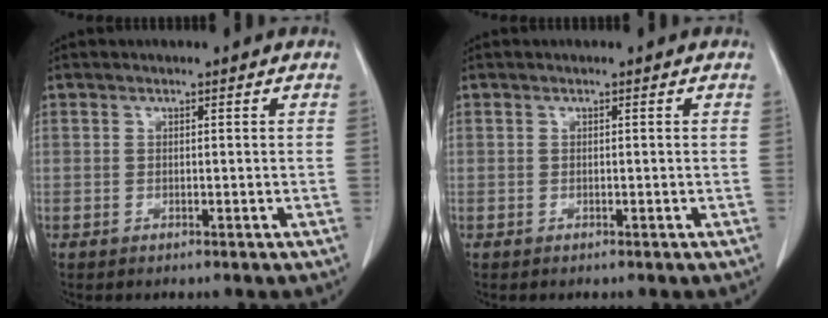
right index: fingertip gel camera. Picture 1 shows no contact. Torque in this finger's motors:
{"motor_torque": [0.08, -0.06, 0.02, 0.02]}